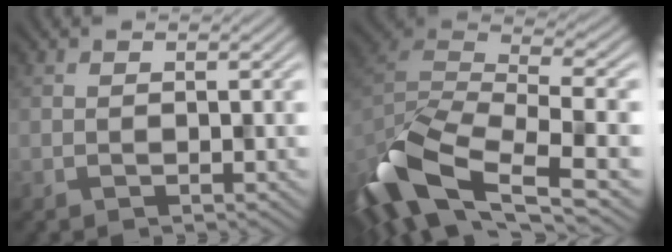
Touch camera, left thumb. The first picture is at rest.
{"total": 15.9, "force": [-9.3, 5.7, 11.5], "torque": [-0.279, -0.030, -0.160]}